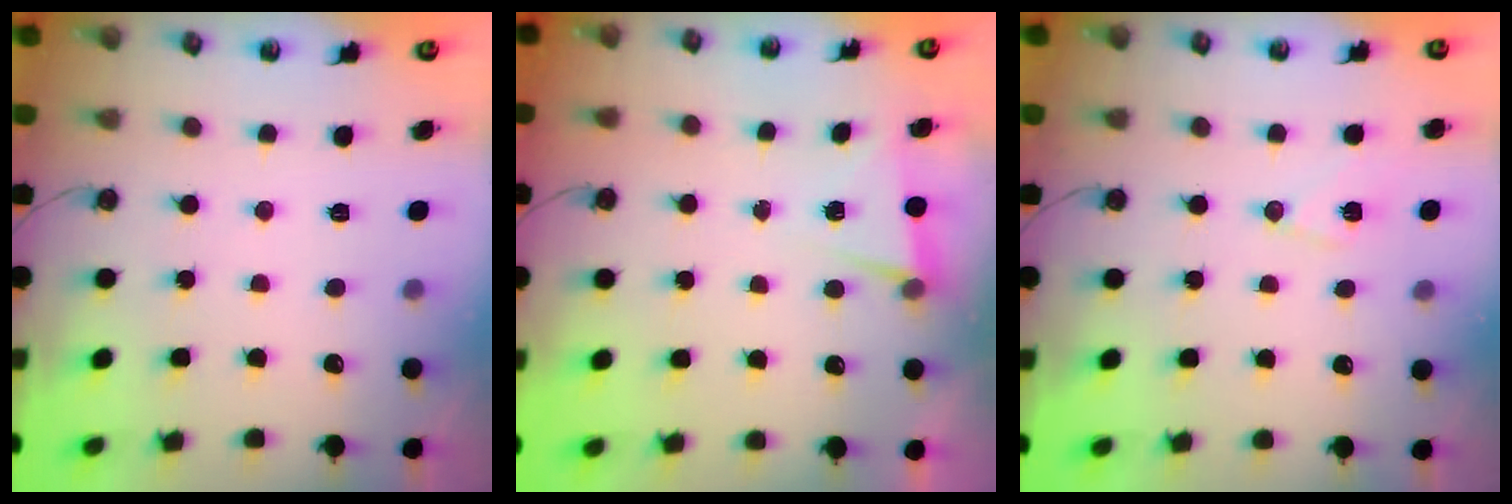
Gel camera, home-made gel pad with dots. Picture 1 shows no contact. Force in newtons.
{"total": 3.8, "press": 2.2, "slide": 3.2}
{"total": 7.6, "press": 7.2, "slide": 2.5}